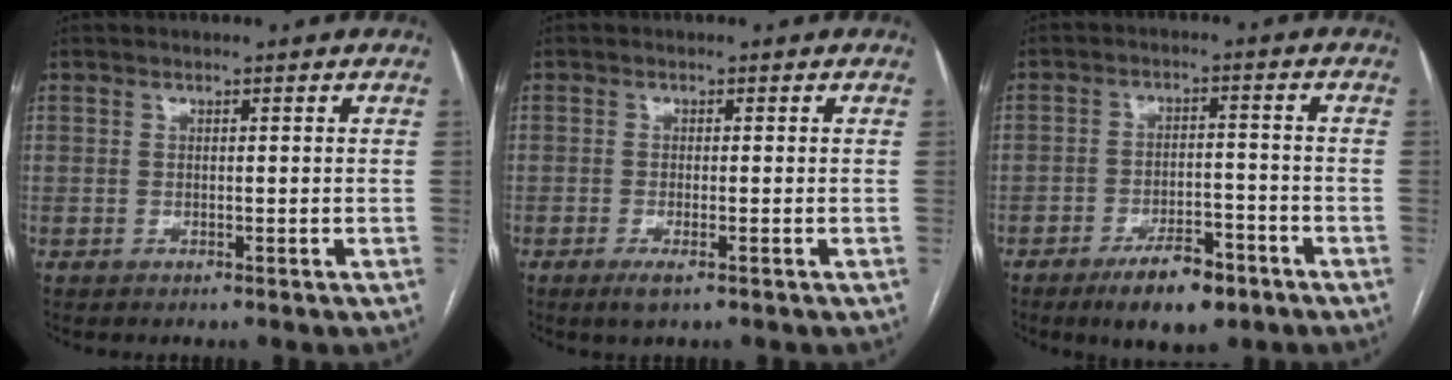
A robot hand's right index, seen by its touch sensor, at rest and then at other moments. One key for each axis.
{"total": 2.0, "fx": -1.1, "fy": 0.2, "fz": 1.7, "tx": -0.028, "ty": -0.004, "tz": -0.019}
{"total": 7.9, "fx": -5.3, "fy": 2.9, "fz": 5.2, "tx": -0.084, "ty": -0.001, "tz": -0.082}